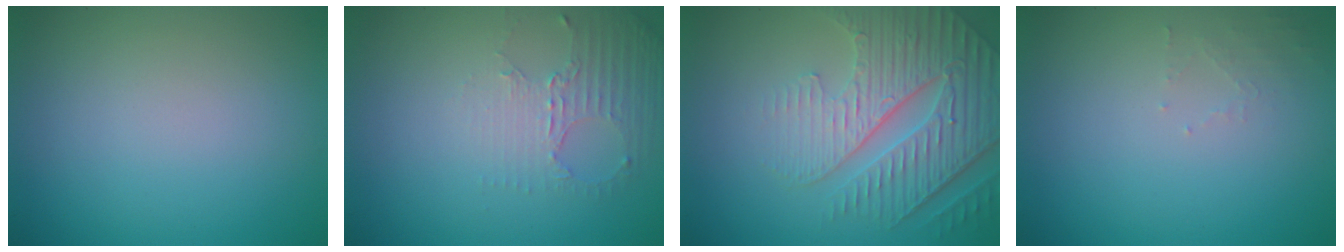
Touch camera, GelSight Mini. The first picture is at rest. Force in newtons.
{"total": 2.6, "press": 2.0, "slide": 1.7}
{"total": 6.1, "press": 4.9, "slide": 3.5}
{"total": 1.0, "press": 1.0, "slide": 0.2}